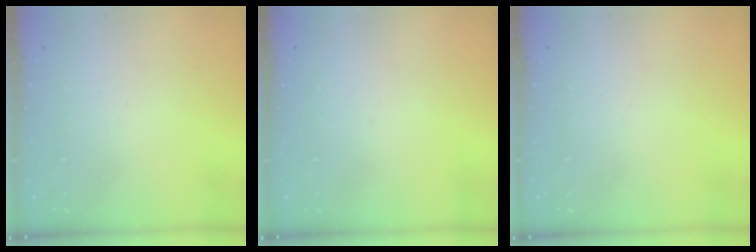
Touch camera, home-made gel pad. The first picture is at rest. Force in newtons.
{"total": 0.0}
{"total": 0.0}